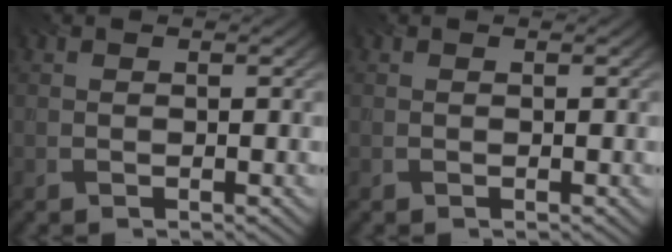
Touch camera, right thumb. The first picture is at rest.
{"total": 0.0}